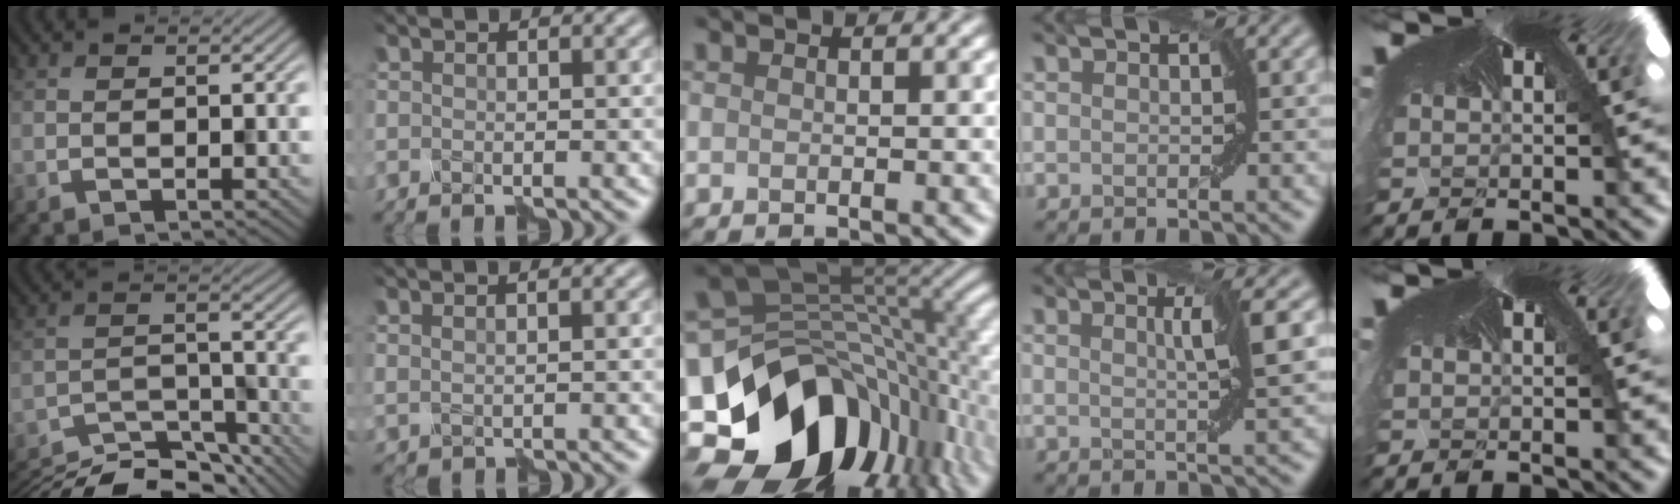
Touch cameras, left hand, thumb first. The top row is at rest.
{"thumb": {"total": 11.6, "force": [-10.7, 2.6, 3.4], "torque": [-0.056, -0.007, -0.157]}, "index": {"total": 1.3, "force": [0.9, 0.3, 0.9], "torque": [-0.012, -0.002, 0.014]}, "middle": {"total": 14.6, "force": [-4.7, 10.5, 9.1], "torque": [-0.177, -0.006, -0.078]}, "ring": {"total": 2.2, "force": [0.6, -0.4, 2.0], "torque": [-0.046, 0.000, 0.011]}}